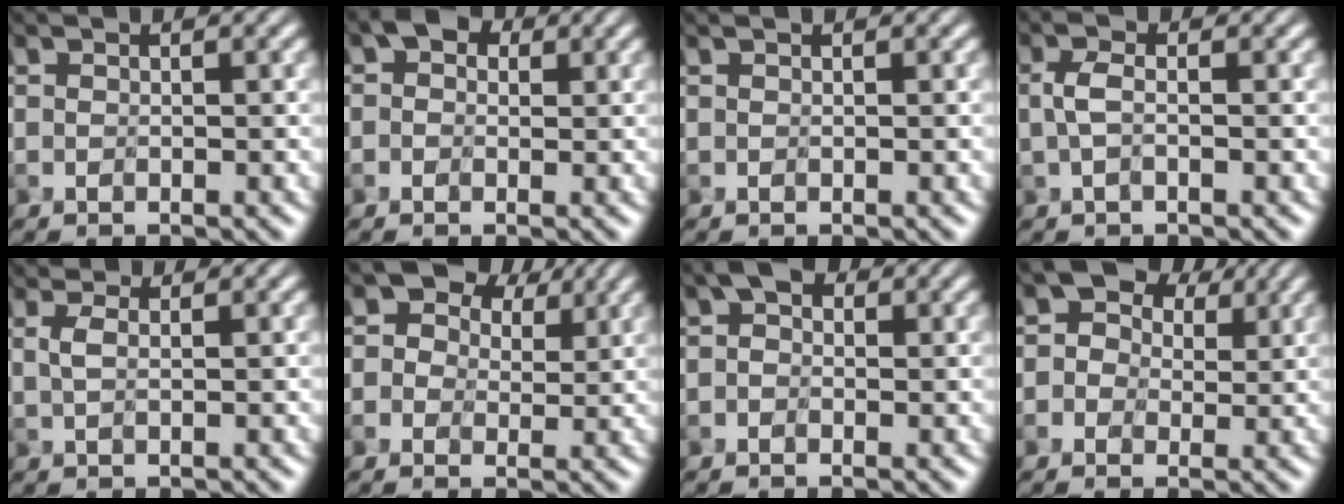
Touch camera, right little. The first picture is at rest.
{"total": 2.6, "force": [1.2, 1.7, 1.6], "torque": [-0.020, 0.006, 0.002]}
{"total": 0.0}
{"total": 2.0, "force": [-0.1, 0.8, 1.8], "torque": [-0.045, 0.003, -0.003]}
{"total": 1.5, "force": [0.6, 0.8, 1.1], "torque": [-0.028, 0.002, 0.014]}
{"total": 6.6, "force": [3.7, 4.6, 2.9], "torque": [-0.040, 0.013, 0.035]}
{"total": 2.0, "force": [0.7, 1.3, 1.3], "torque": [-0.017, 0.006, -0.004]}
{"total": 5.0, "force": [2.0, 3.8, 2.5], "torque": [-0.023, 0.009, -0.001]}